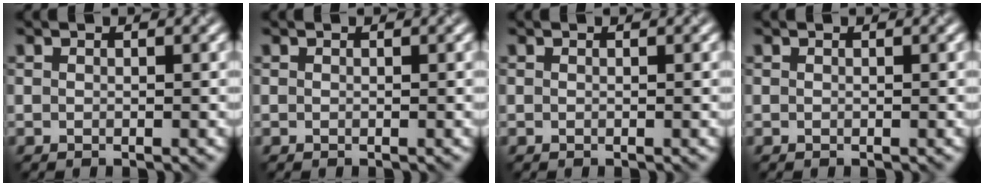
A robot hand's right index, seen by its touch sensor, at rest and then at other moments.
{"total": 0.0}
{"total": 0.0}
{"total": 0.0}